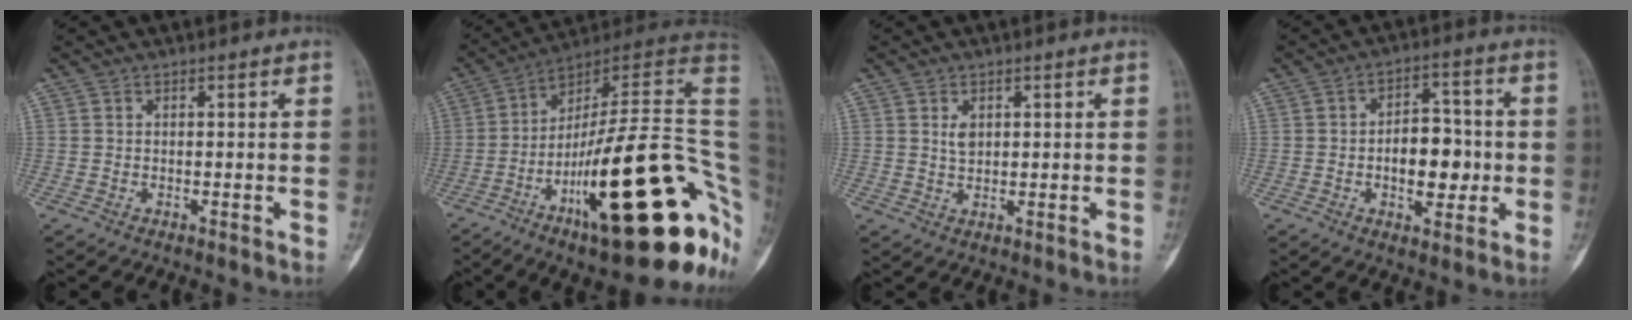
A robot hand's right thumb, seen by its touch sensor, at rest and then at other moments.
{"total": 33.0, "force": [-8.7, 8.7, 30.7], "torque": [-0.355, 0.063, -0.130]}
{"total": 2.5, "force": [0.8, 1.7, 1.7], "torque": [-0.023, -0.005, 0.017]}
{"total": 10.3, "force": [-1.2, 6.2, 8.2], "torque": [-0.087, 0.020, -0.018]}